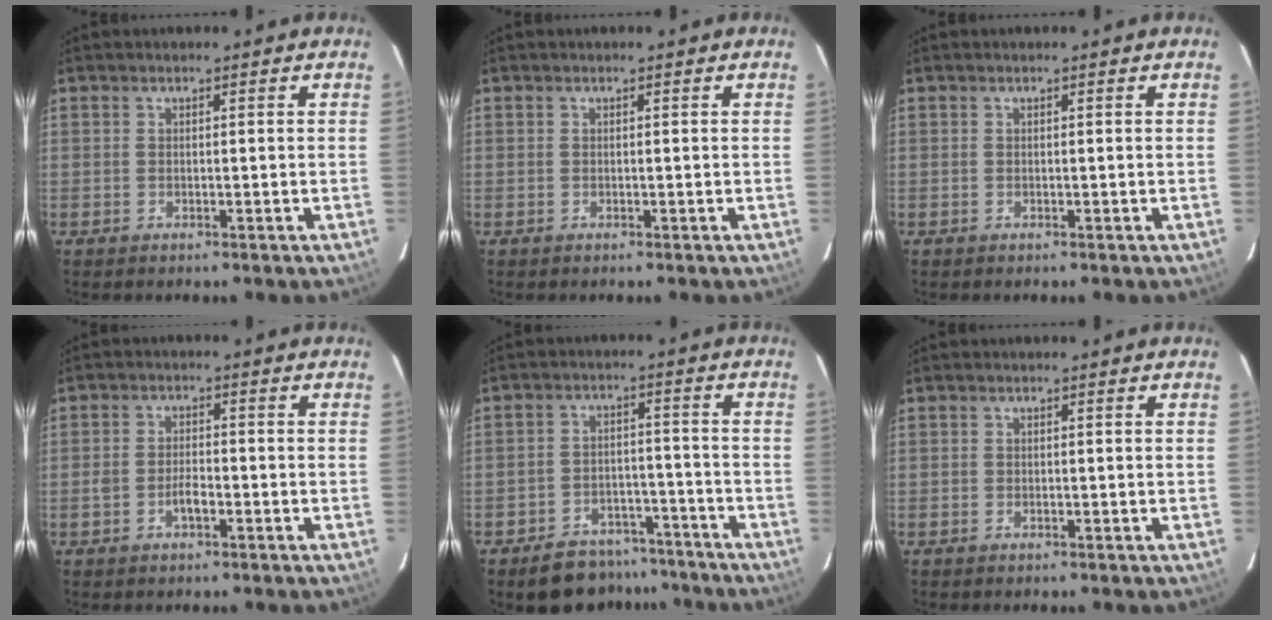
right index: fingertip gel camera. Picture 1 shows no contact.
{"total": 0.0}
{"total": 0.0}
{"total": 3.2, "force": [-1.5, 1.5, 2.4], "torque": [-0.051, 0.004, -0.028]}
{"total": 11.9, "force": [-9.8, 5.8, 3.2], "torque": [-0.079, 0.024, -0.125]}
{"total": 0.0}